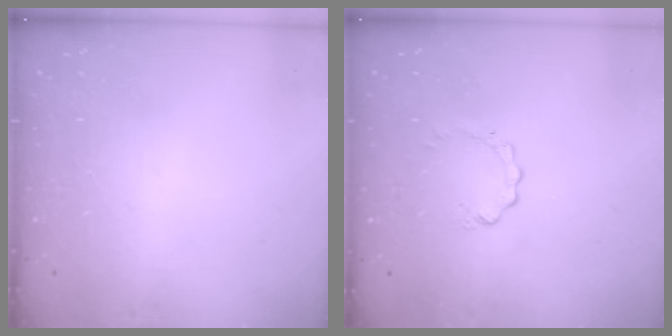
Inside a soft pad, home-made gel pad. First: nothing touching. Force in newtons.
{"total": 0.7, "press": 0.7, "slide": 0.1}